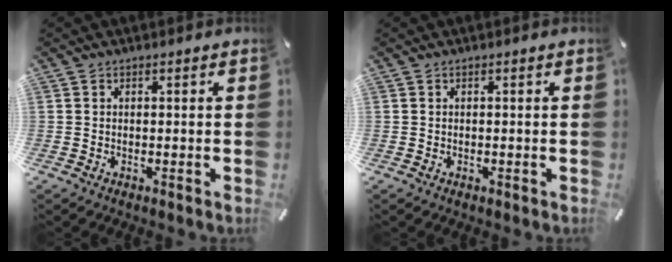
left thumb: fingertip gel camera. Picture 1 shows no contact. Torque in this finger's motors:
{"motor_torque": [-0.05, -0.11, -0.10, -0.24, 0.00]}